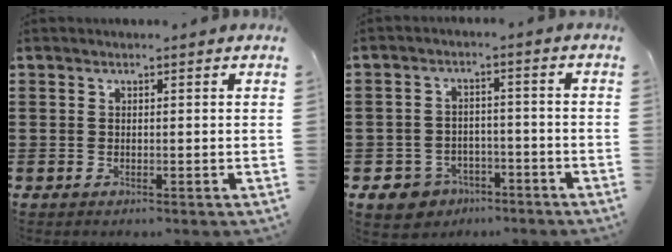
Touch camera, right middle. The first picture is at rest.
{"total": 4.5, "force": [-3.6, 2.5, 0.7], "torque": [-0.033, 0.005, -0.076]}